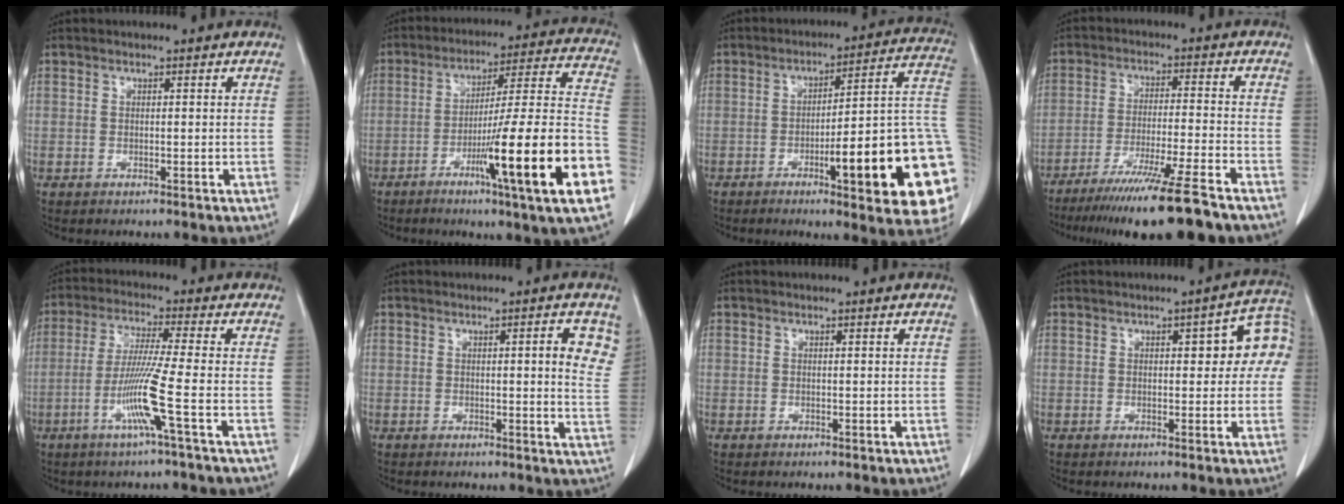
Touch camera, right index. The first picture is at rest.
{"total": 22.5, "force": [-8.6, -0.5, 20.8], "torque": [-0.261, -0.009, -0.135]}
{"total": 22.4, "force": [-5.3, 2.5, 21.6], "torque": [-0.187, 0.013, -0.066]}
{"total": 15.0, "force": [-11.5, -1.0, 9.6], "torque": [-0.148, -0.046, -0.185]}
{"total": 8.4, "force": [-3.0, -1.9, 7.6], "torque": [-0.152, -0.015, -0.065]}
{"total": 4.8, "force": [1.9, 0.8, 4.3], "torque": [-0.042, -0.005, 0.015]}
{"total": 0.0}
{"total": 7.6, "force": [1.5, 2.9, 6.9], "torque": [-0.068, 0.032, 0.013]}